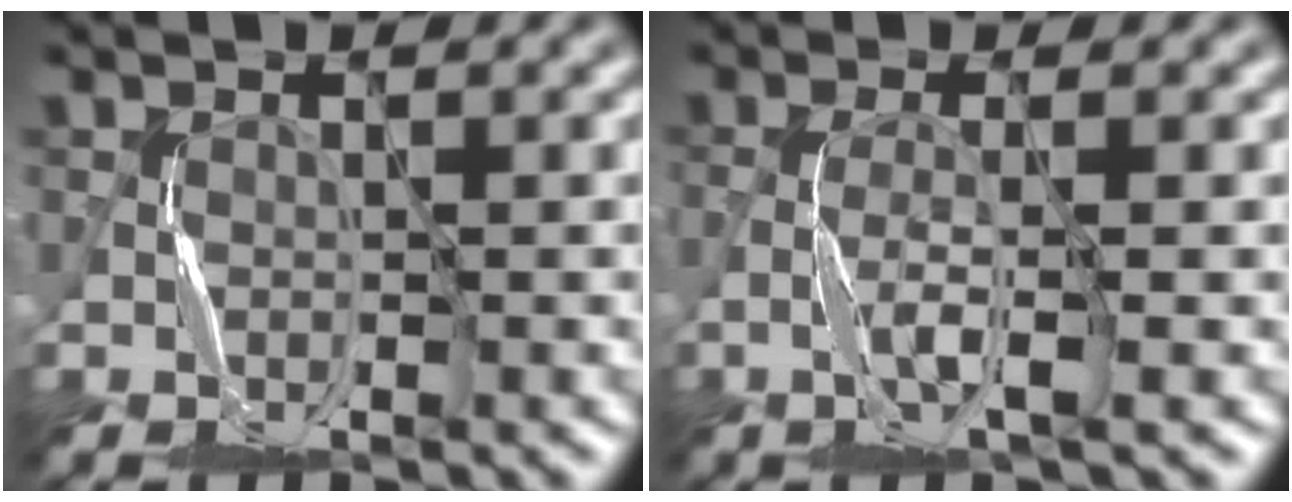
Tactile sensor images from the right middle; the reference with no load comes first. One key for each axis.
{"total": 2.6, "fx": -0.8, "fy": 0.2, "fz": 2.5, "tx": -0.055, "ty": 0.006, "tz": -0.025}